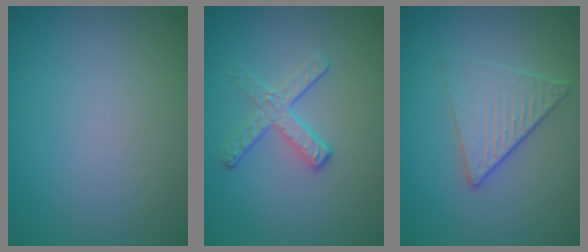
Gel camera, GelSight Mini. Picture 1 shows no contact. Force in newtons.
{"total": 2.4, "press": 1.7, "slide": 1.7}
{"total": 3.4, "press": 2.8, "slide": 1.9}